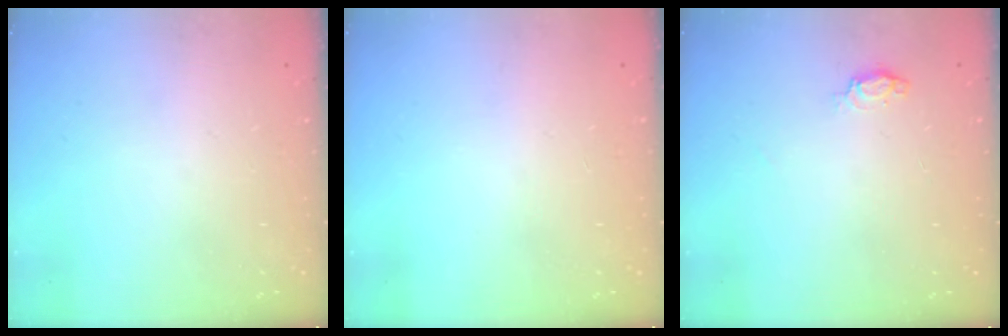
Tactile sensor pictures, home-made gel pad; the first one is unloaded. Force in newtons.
{"total": 1.1, "press": 1.1, "slide": 0.3}
{"total": 4.0, "press": 4.0, "slide": 0.5}